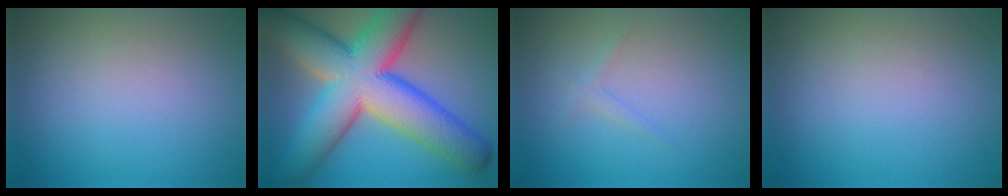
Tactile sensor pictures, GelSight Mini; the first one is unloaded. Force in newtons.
{"total": 14.8, "press": 14.8, "slide": 0.5}
{"total": 0.8, "press": 0.8, "slide": 0.0}
{"total": 0.0}